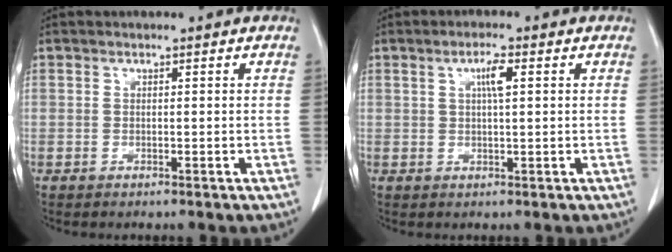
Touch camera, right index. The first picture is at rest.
{"total": 2.9, "force": [0.9, 0.2, 2.8], "torque": [-0.052, 0.002, 0.017]}